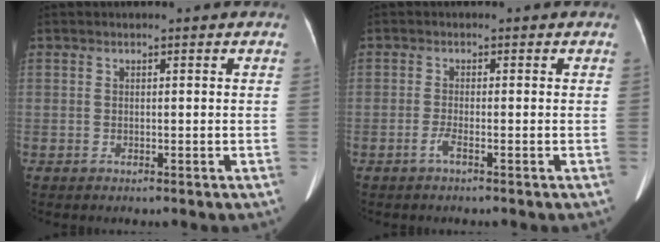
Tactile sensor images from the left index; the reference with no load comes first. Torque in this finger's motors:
{"motor_torque": [0.01, 0.00, -0.02, -0.01]}